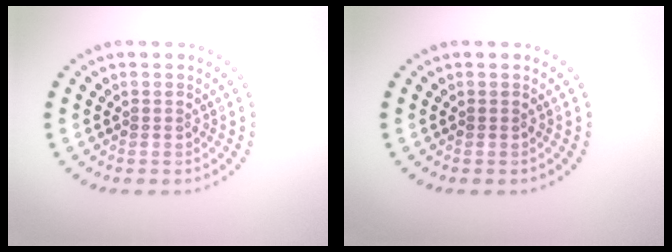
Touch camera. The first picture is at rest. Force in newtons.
{"total": 0.0}